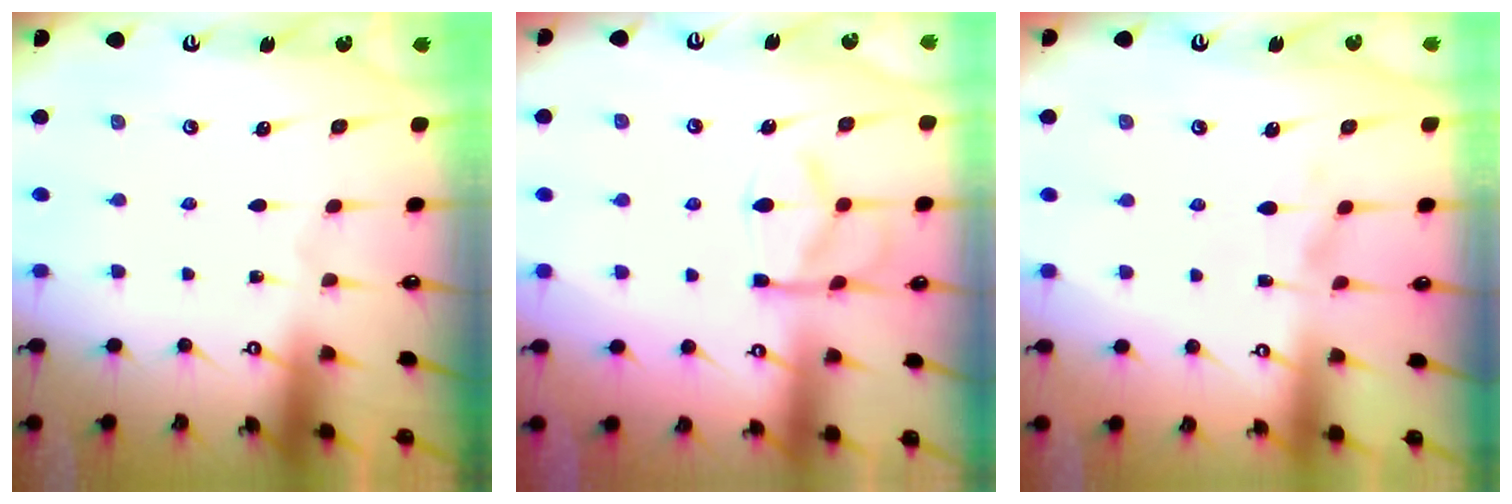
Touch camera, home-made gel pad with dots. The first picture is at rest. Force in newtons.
{"total": 12.0, "press": 11.9, "slide": 1.4}
{"total": 2.3, "press": 2.1, "slide": 1.1}